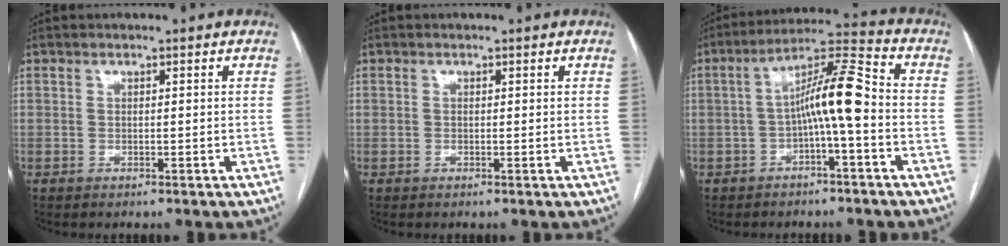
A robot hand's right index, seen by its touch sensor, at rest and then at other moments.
{"total": 0.0}
{"total": 9.4, "force": [-1.4, 0.8, 9.3], "torque": [-0.157, 0.032, -0.029]}